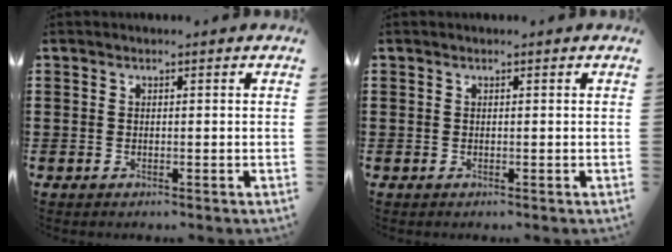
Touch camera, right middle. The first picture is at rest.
{"total": 0.0}